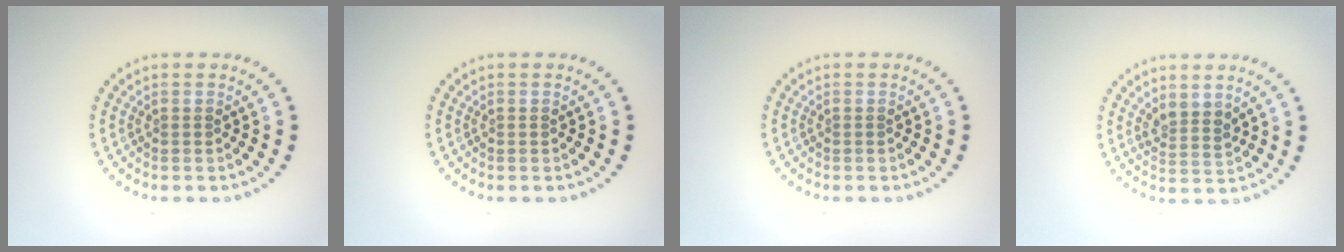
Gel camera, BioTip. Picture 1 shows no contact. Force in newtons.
{"total": 0.0}
{"total": 0.0}
{"total": 2.1, "press": 1.7, "slide": 1.3}